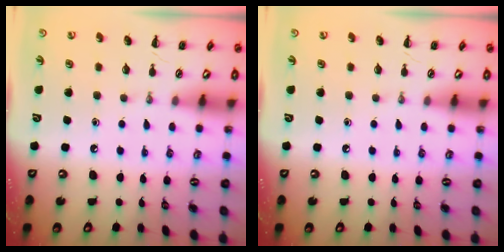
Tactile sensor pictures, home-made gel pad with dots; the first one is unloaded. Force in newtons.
{"total": 0.0}